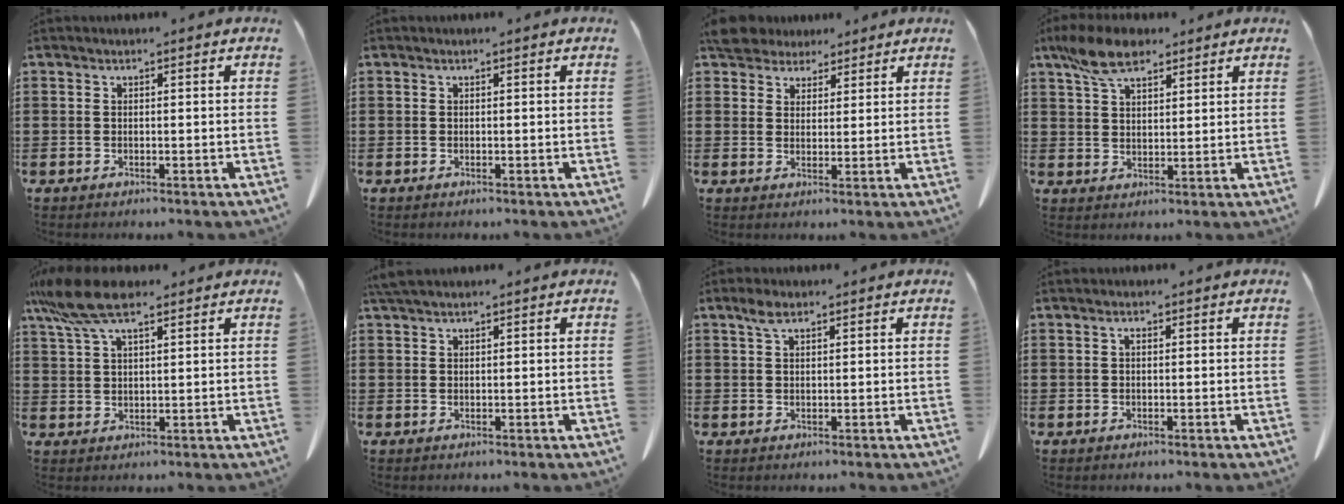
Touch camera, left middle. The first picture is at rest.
{"total": 0.0}
{"total": 5.2, "force": [4.7, 2.0, 1.0], "torque": [-0.040, -0.001, 0.090]}
{"total": 7.6, "force": [5.4, 3.3, 4.3], "torque": [-0.101, 0.001, 0.101]}
{"total": 8.4, "force": [5.9, 2.3, 5.6], "torque": [-0.135, -0.010, 0.106]}
{"total": 1.7, "force": [1.4, 0.3, 0.9], "torque": [-0.022, 0.000, 0.027]}
{"total": 2.2, "force": [1.3, 1.0, 1.5], "torque": [-0.036, 0.004, 0.023]}
{"total": 0.6, "force": [0.2, 0.3, 0.5], "torque": [-0.012, 0.001, 0.005]}